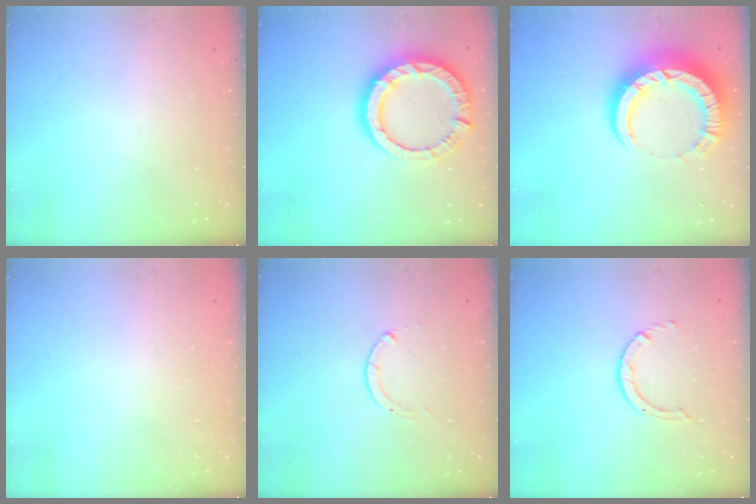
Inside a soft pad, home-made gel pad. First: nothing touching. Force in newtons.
{"total": 13.3, "press": 13.2, "slide": 1.6}
{"total": 12.7, "press": 12.6, "slide": 1.3}
{"total": 2.4, "press": 2.4, "slide": 0.2}
{"total": 0.0}
{"total": 1.4, "press": 1.4, "slide": 0.2}